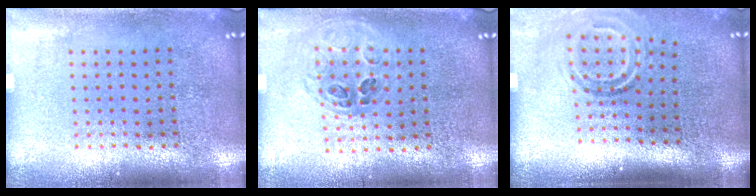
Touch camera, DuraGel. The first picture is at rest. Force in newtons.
{"total": 1.1, "press": 1.0, "slide": 0.4}
{"total": 1.9, "press": 1.1, "slide": 1.5}